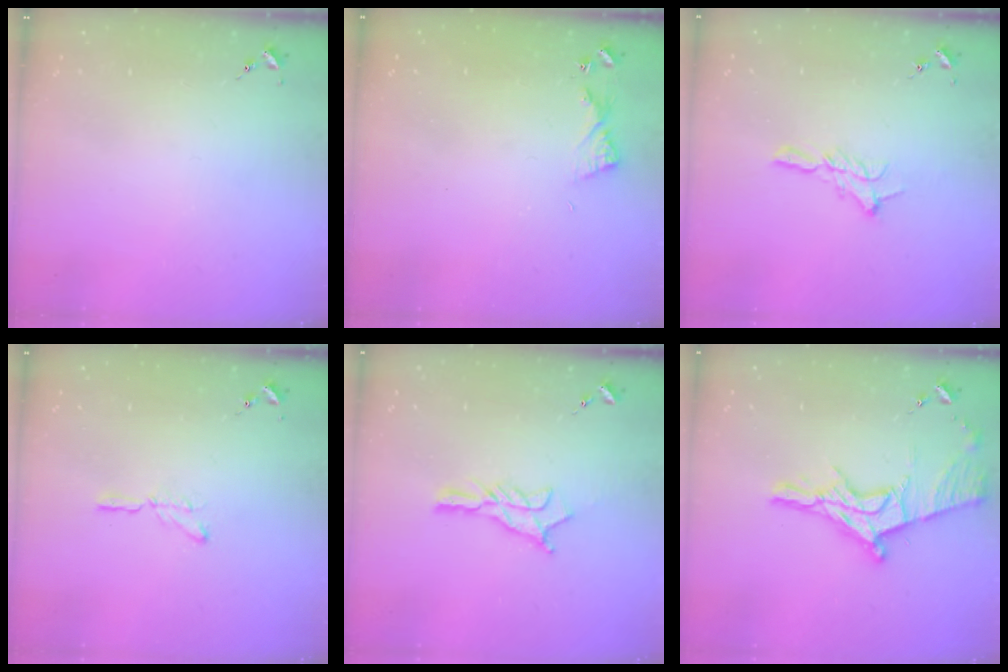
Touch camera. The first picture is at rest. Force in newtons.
{"total": 4.8, "press": 4.7, "slide": 0.5}
{"total": 9.2, "press": 9.1, "slide": 0.7}
{"total": 2.9, "press": 2.9, "slide": 0.3}
{"total": 10.4, "press": 10.3, "slide": 0.6}
{"total": 18.9, "press": 18.9, "slide": 1.3}